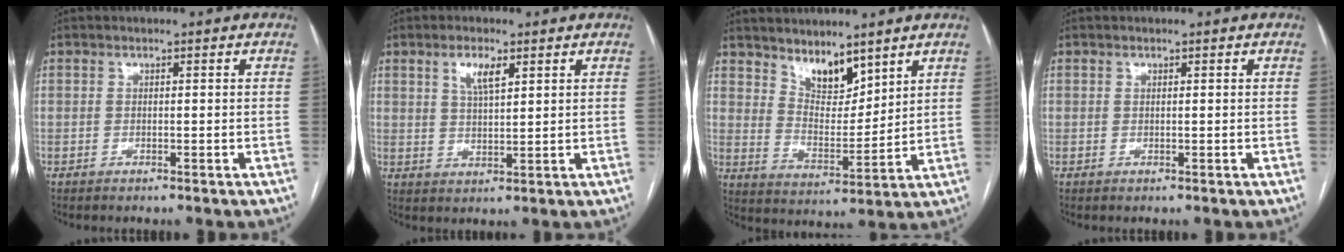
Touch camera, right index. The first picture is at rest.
{"total": 4.4, "force": [2.2, 1.5, 3.6], "torque": [-0.070, 0.003, 0.044]}
{"total": 7.3, "force": [5.6, 2.8, 3.6], "torque": [-0.062, -0.003, 0.112]}
{"total": 0.0}